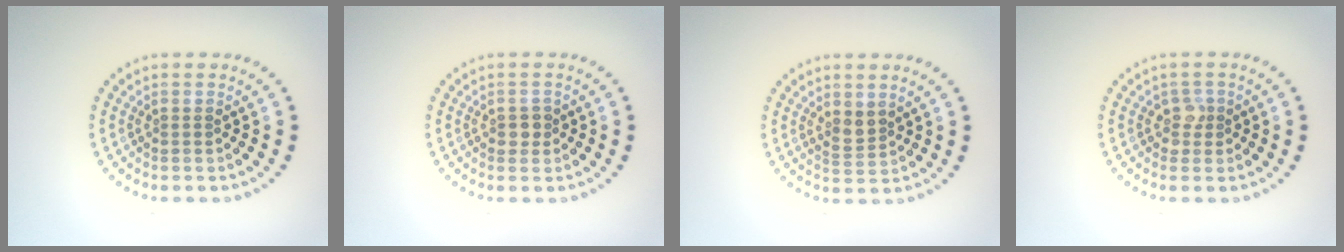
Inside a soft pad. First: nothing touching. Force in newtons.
{"total": 1.2, "press": 1.1, "slide": 0.5}
{"total": 1.7, "press": 1.4, "slide": 0.9}
{"total": 1.6, "press": 1.3, "slide": 0.9}